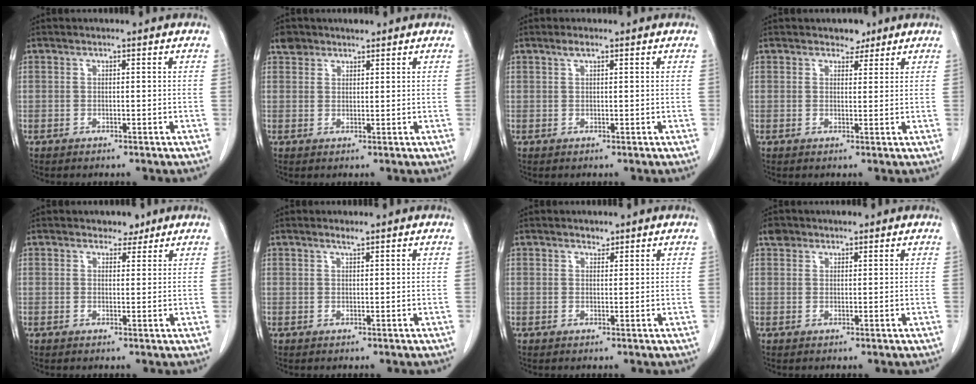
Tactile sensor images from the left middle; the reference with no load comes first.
{"total": 2.4, "force": [2.0, 1.4, 0.1], "torque": [0.000, 0.010, 0.032]}
{"total": 1.1, "force": [0.8, 0.2, 0.8], "torque": [-0.018, 0.003, 0.016]}
{"total": 2.3, "force": [1.8, 1.4, 0.4], "torque": [-0.004, -0.002, 0.026]}
{"total": 2.4, "force": [1.9, 1.4, 0.4], "torque": [-0.004, 0.000, 0.027]}
{"total": 0.7, "force": [0.6, -0.1, 0.3], "torque": [-0.012, -0.003, 0.015]}
{"total": 1.0, "force": [0.9, 0.5, 0.1], "torque": [-0.001, -0.007, 0.012]}
{"total": 2.0, "force": [1.5, 1.3, 0.2], "torque": [0.000, 0.008, 0.022]}